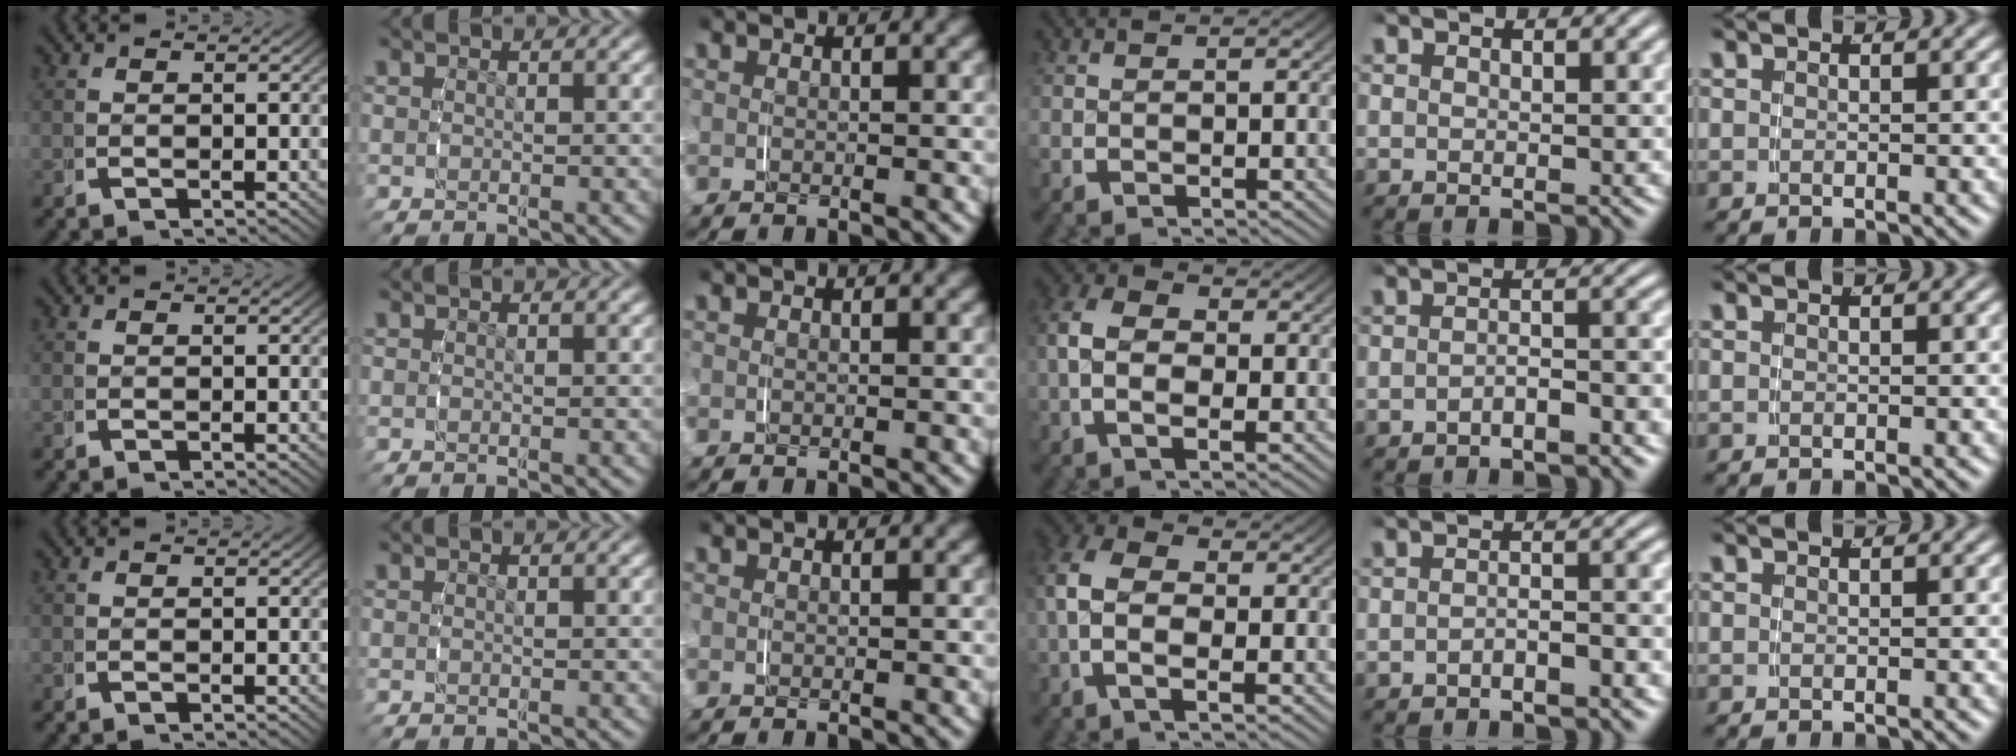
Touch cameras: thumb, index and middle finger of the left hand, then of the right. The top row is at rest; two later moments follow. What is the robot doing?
{"motion": "grasp_and_lifting", "object": "napkin"}